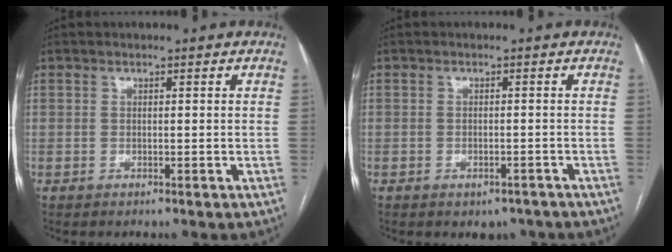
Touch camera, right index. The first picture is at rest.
{"total": 2.9, "force": [-2.1, 1.7, 0.8], "torque": [-0.001, 0.004, -0.021]}